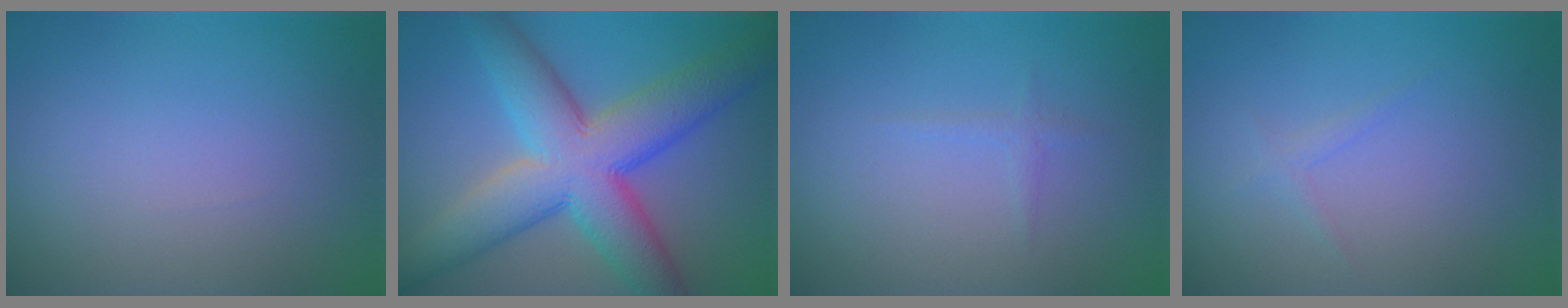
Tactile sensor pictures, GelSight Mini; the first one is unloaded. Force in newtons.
{"total": 11.1, "press": 11.1, "slide": 0.3}
{"total": 0.7, "press": 0.7, "slide": 0.0}
{"total": 0.8, "press": 0.8, "slide": 0.0}